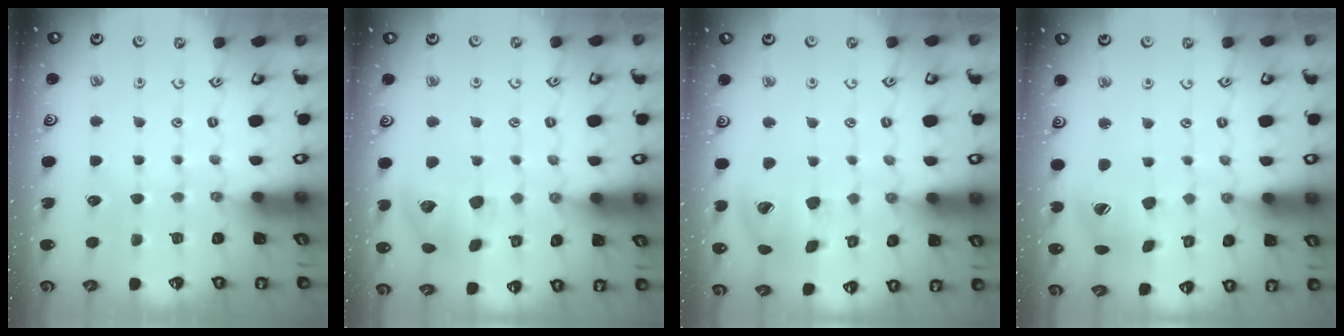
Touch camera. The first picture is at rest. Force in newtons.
{"total": 12.8, "press": 12.7, "slide": 1.9}
{"total": 16.6, "press": 16.4, "slide": 2.8}
{"total": 12.9, "press": 12.9, "slide": 1.0}